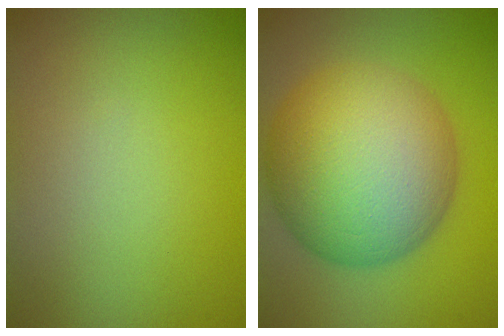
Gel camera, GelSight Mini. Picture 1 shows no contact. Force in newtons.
{"total": 13.3, "press": 13.3, "slide": 0.4}